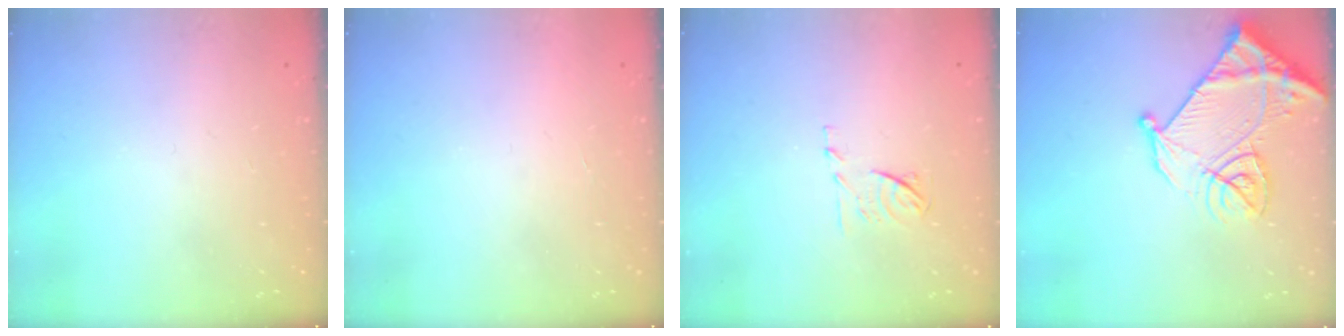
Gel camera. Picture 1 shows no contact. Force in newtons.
{"total": 1.6, "press": 1.5, "slide": 0.1}
{"total": 6.6, "press": 6.6, "slide": 0.9}
{"total": 17.4, "press": 17.3, "slide": 1.8}